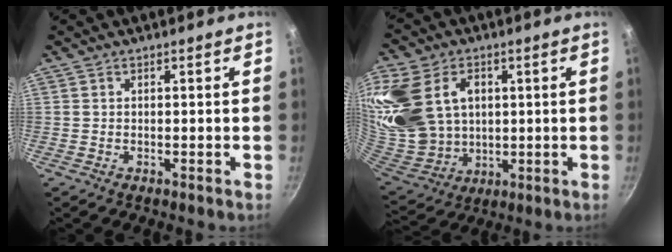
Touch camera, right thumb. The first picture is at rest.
{"total": 22.1, "force": [6.0, 16.2, 13.7], "torque": [-0.285, -0.015, 0.130]}